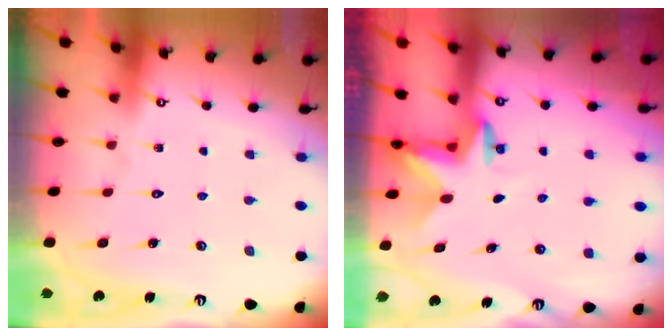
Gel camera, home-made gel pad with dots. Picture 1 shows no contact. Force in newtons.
{"total": 2.4, "press": 2.4, "slide": 0.4}